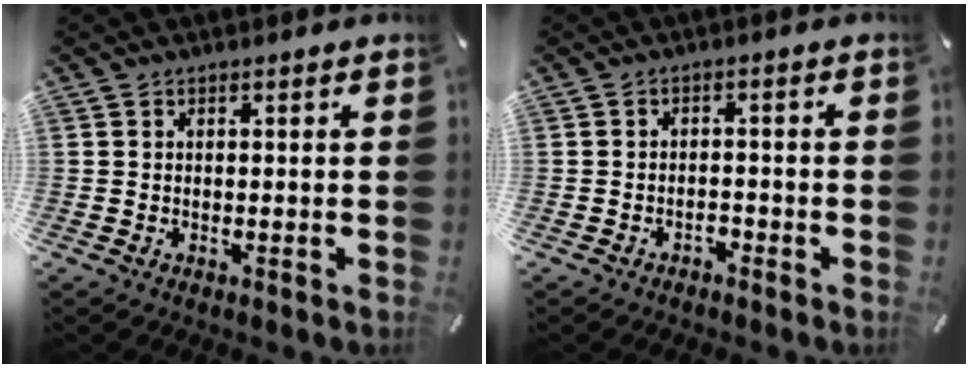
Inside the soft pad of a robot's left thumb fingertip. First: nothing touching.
{"total": 2.1, "force": [-1.6, 1.2, 0.7], "torque": [-0.015, 0.008, -0.034]}